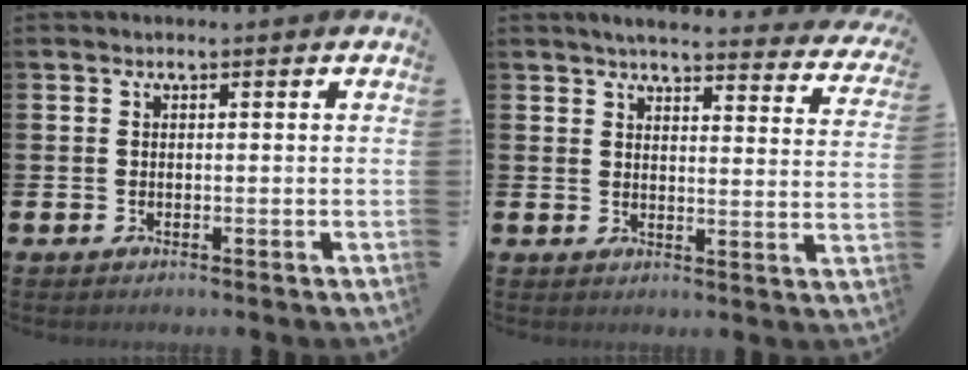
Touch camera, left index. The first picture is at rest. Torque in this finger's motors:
{"motor_torque": [0.87, -1.26, 0.43, 0.07]}